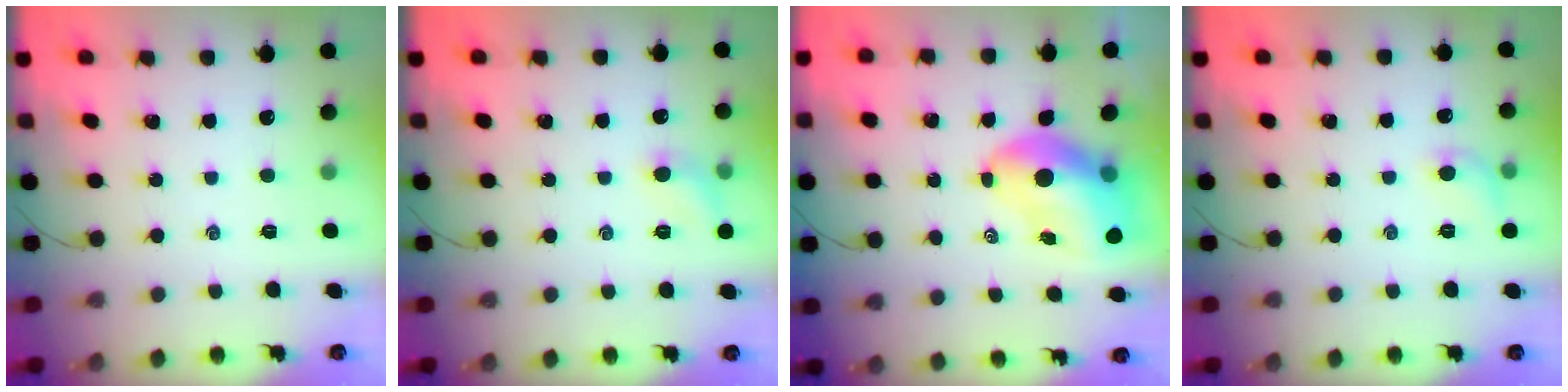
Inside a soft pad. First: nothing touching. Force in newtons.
{"total": 6.3, "press": 6.1, "slide": 1.6}
{"total": 10.5, "press": 10.1, "slide": 3.0}
{"total": 6.5, "press": 6.3, "slide": 1.5}